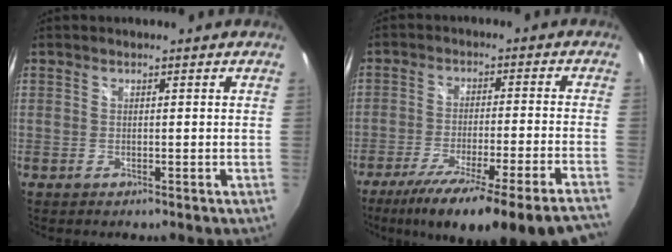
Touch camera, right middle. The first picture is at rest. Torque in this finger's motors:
{"motor_torque": [1.39, -0.75, 0.31, 0.21]}